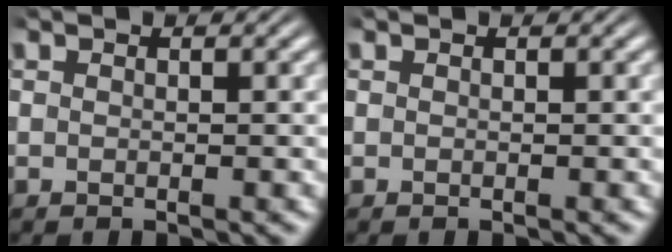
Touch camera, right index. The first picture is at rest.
{"total": 0.0}